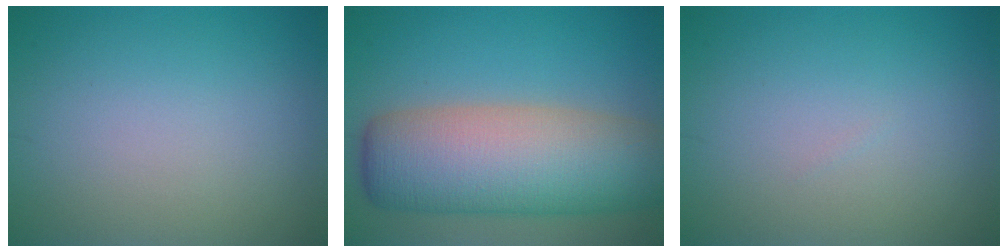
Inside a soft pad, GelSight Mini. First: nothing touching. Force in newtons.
{"total": 11.7, "press": 11.7, "slide": 0.6}
{"total": 0.0}